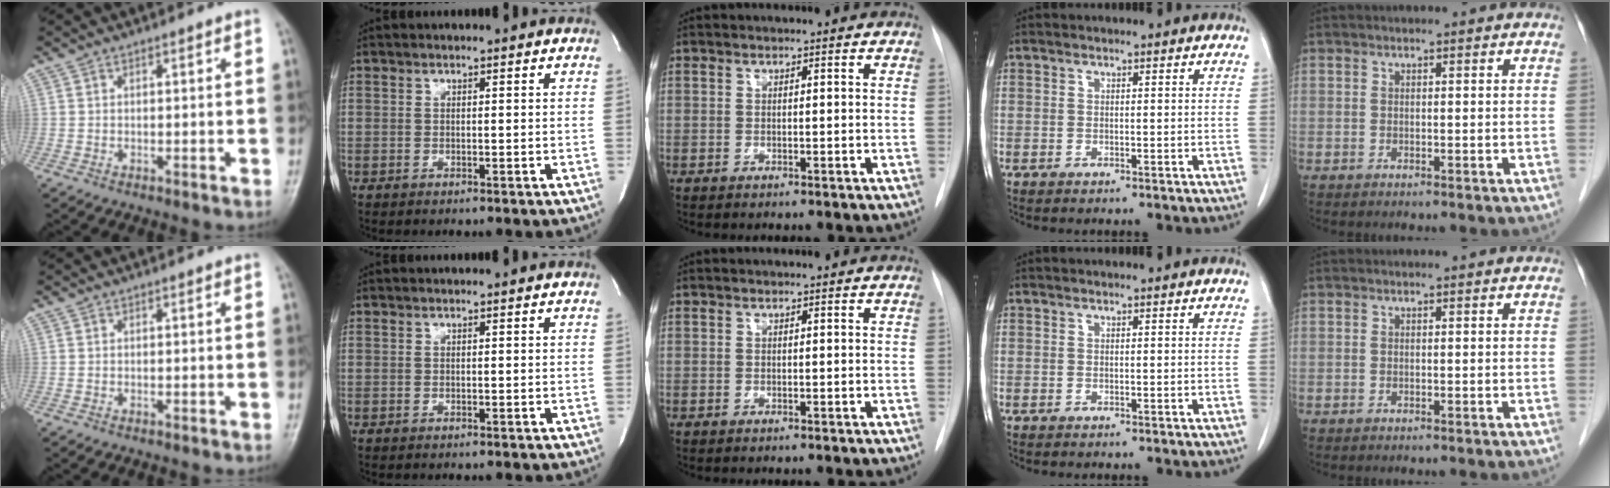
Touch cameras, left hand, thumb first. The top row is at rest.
{}